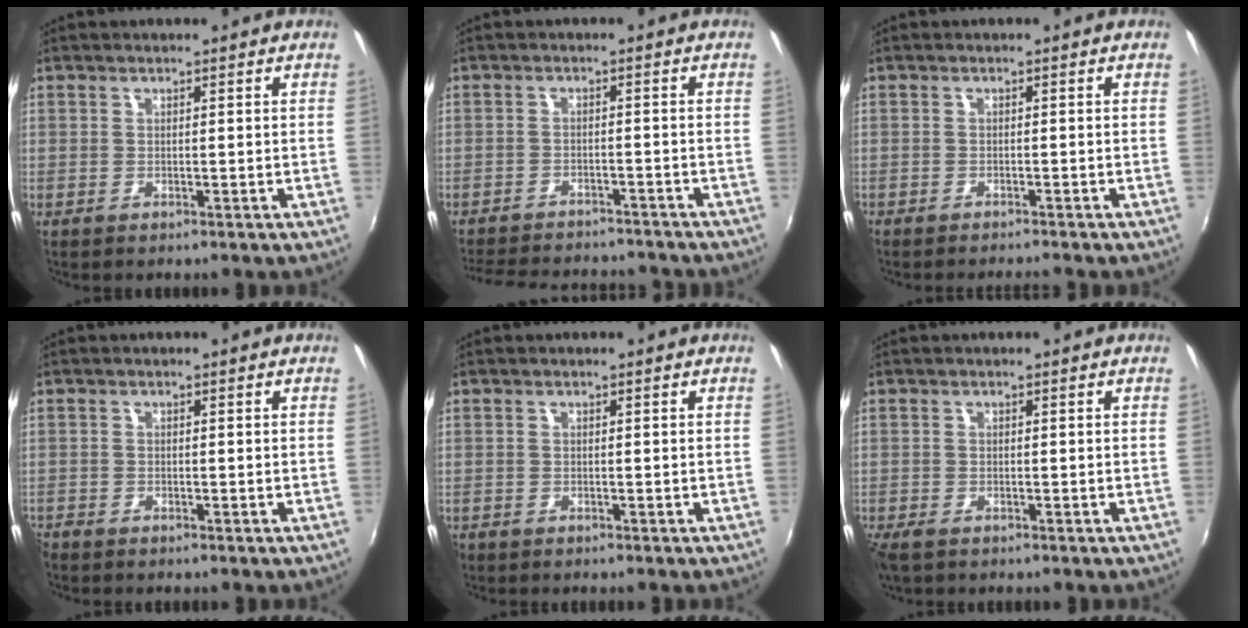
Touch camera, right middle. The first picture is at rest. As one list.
[{"total": 15.3, "force": [-13.6, 4.0, 5.8], "torque": [-0.130, -0.007, -0.190]}, {"total": 2.9, "force": [-2.8, 0.1, 0.9], "torque": [-0.032, -0.012, -0.050]}, {"total": 1.8, "force": [-1.7, 0.6, 0.1], "torque": [-0.011, -0.007, -0.037]}, {"total": 1.0, "force": [-0.9, 0.5, 0.1], "torque": [-0.007, -0.002, -0.018]}, {"total": 3.0, "force": [-2.3, 1.2, 1.5], "torque": [-0.037, -0.014, -0.044]}]